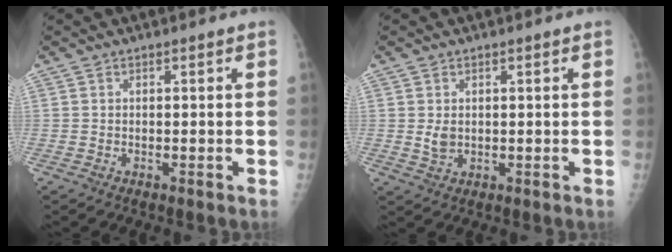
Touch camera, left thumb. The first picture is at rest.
{"total": 2.4, "force": [0.4, 1.7, 1.6], "torque": [-0.023, -0.007, 0.014]}